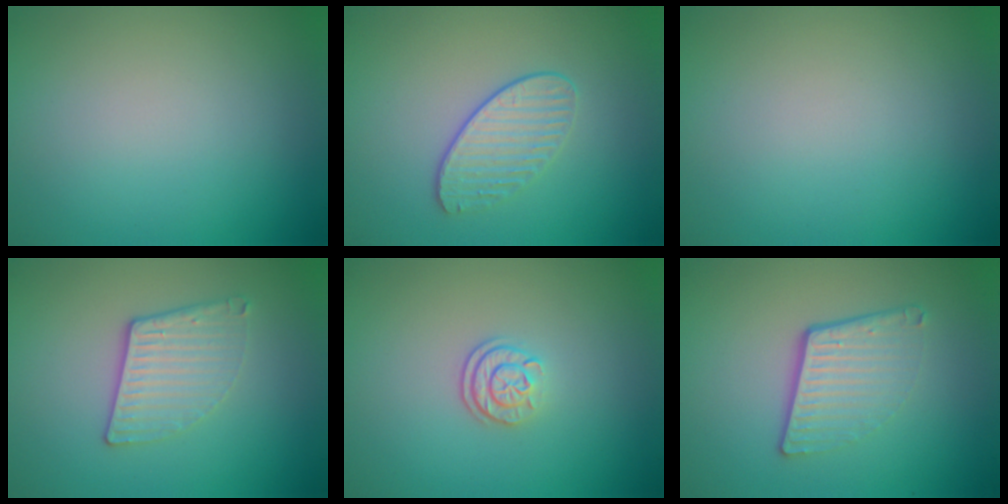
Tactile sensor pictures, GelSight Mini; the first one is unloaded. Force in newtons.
{"total": 2.2, "press": 1.8, "slide": 1.2}
{"total": 0.0}
{"total": 3.2, "press": 2.8, "slide": 1.6}
{"total": 2.2, "press": 1.7, "slide": 1.4}
{"total": 4.2, "press": 2.8, "slide": 3.2}